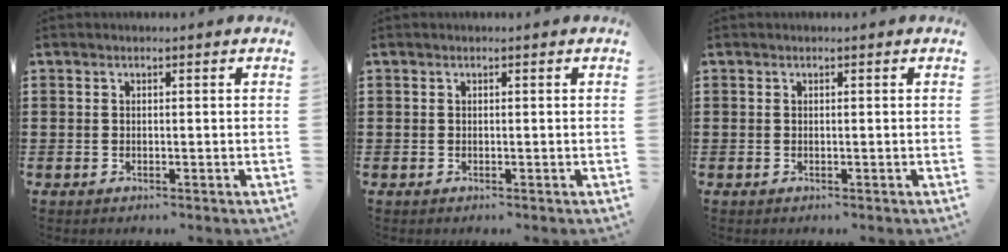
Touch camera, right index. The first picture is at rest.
{"total": 0.0}
{"total": 0.0}